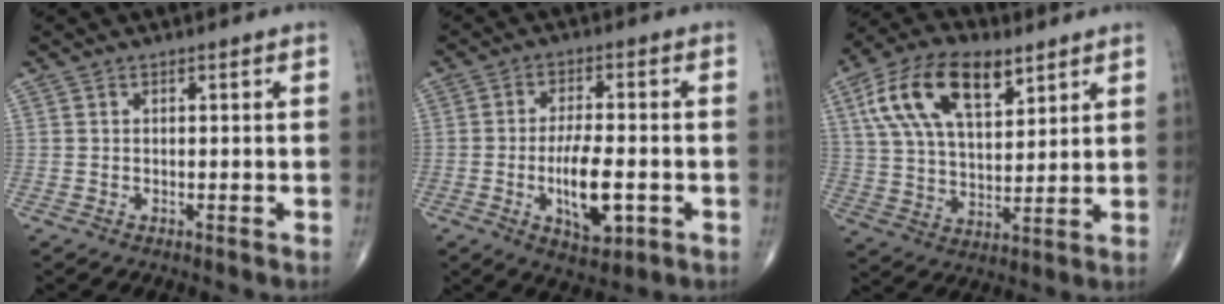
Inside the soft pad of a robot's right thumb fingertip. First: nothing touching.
{"total": 10.2, "force": [-2.5, 4.0, 9.0], "torque": [-0.148, 0.003, -0.037]}
{"total": 17.4, "force": [8.2, 8.7, 12.7], "torque": [-0.217, -0.012, 0.149]}